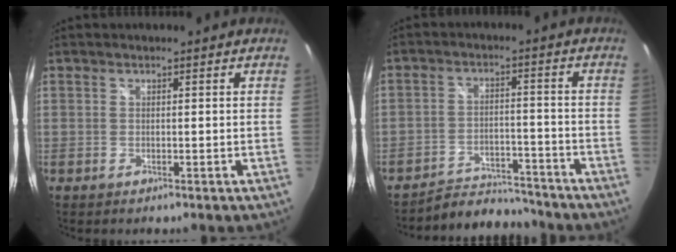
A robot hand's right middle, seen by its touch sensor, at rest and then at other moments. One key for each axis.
{"total": 7.9, "fx": -7.7, "fy": 1.8, "fz": 0.2, "tx": -0.019, "ty": 0.019, "tz": -0.119}